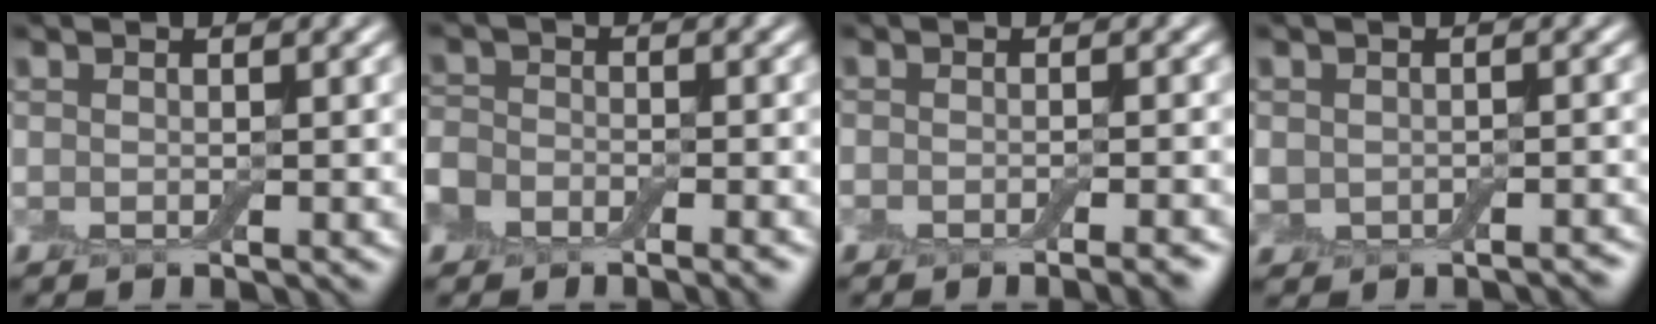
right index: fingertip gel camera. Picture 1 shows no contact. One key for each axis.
{"total": 5.8, "fx": -4.1, "fy": 3.5, "fz": 2.2, "tx": -0.022, "ty": -0.007, "tz": -0.071}
{"total": 3.2, "fx": -2.3, "fy": 0.7, "fz": 2.1, "tx": -0.023, "ty": 0.001, "tz": -0.029}
{"total": 2.9, "fx": -1.0, "fy": 2.5, "fz": 1.2, "tx": -0.009, "ty": -0.014, "tz": -0.016}